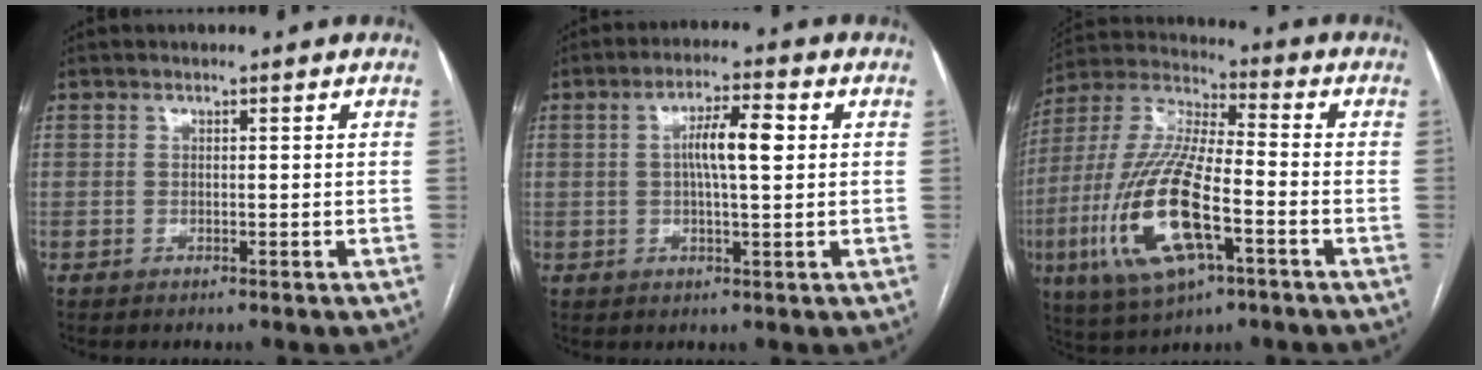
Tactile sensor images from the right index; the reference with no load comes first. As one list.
[{"total": 6.4, "force": [1.0, 1.0, 6.2], "torque": [-0.113, 0.013, 0.015]}, {"total": 18.6, "force": [-6.1, 4.6, 16.9], "torque": [-0.369, -0.016, -0.106]}]